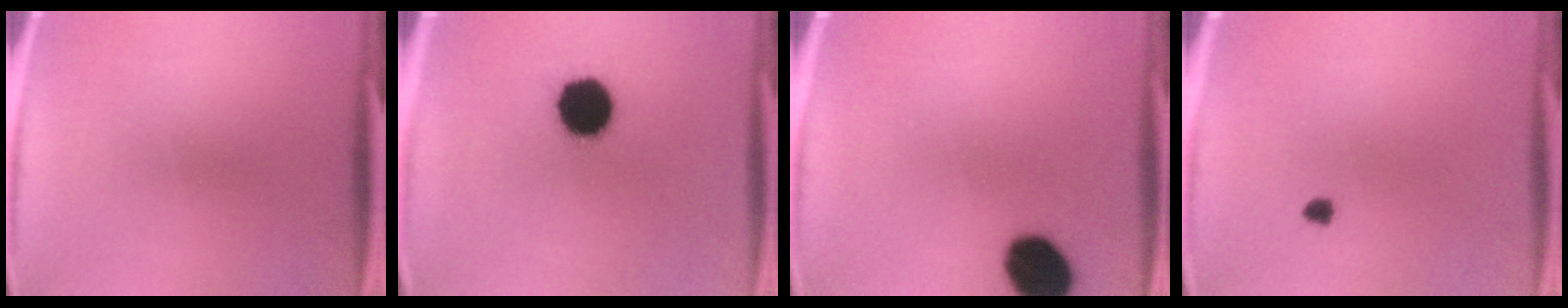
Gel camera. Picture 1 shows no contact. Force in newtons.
{"total": 15.4}
{"total": 13.1}
{"total": 1.1}